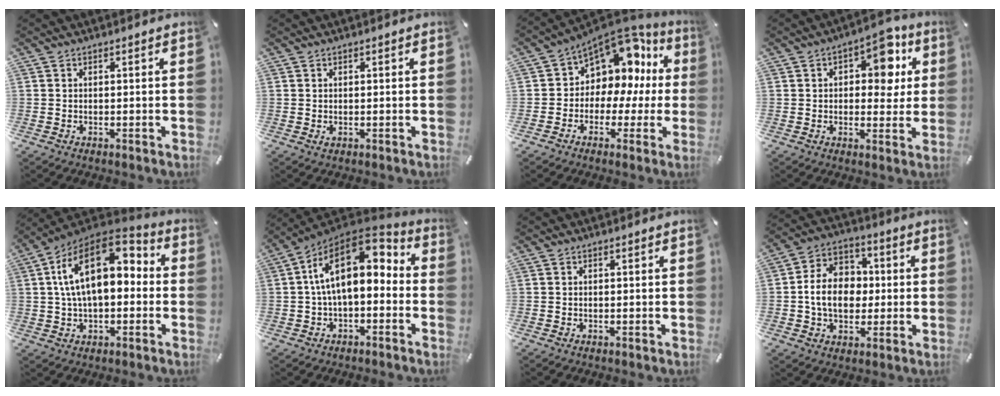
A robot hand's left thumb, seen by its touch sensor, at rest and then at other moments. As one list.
[{"total": 0.7, "force": [0.0, 0.6, 0.4], "torque": [-0.007, 0.001, -0.001]}, {"total": 10.3, "force": [5.1, 8.0, 4.1], "torque": [-0.059, -0.060, 0.090]}, {"total": 10.6, "force": [3.7, 6.4, 7.7], "torque": [-0.077, -0.020, 0.052]}, {"total": 17.7, "force": [4.2, 10.3, 13.7], "torque": [-0.265, -0.013, 0.069]}, {"total": 16.1, "force": [3.2, 9.3, 12.8], "torque": [-0.226, -0.019, 0.052]}, {"total": 0.0}, {"total": 11.9, "force": [-0.8, 9.6, 6.9], "torque": [-0.144, 0.022, -0.014]}]